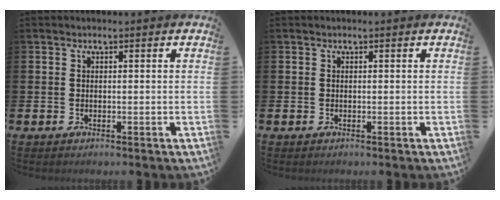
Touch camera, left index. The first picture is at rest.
{"total": 0.0}